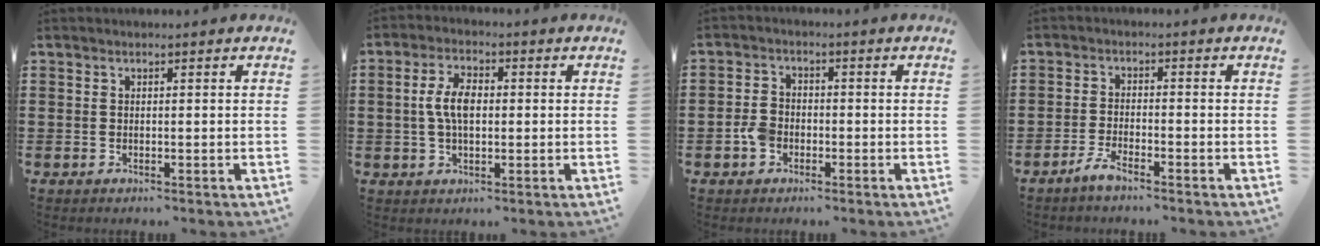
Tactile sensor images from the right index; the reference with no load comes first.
{"total": 5.8, "force": [0.2, 2.8, 5.0], "torque": [-0.106, 0.009, 0.000]}
{"total": 3.6, "force": [-1.3, 2.7, 2.0], "torque": [-0.061, -0.002, -0.031]}
{"total": 2.9, "force": [-2.4, 0.4, 1.6], "torque": [-0.042, 0.002, -0.050]}